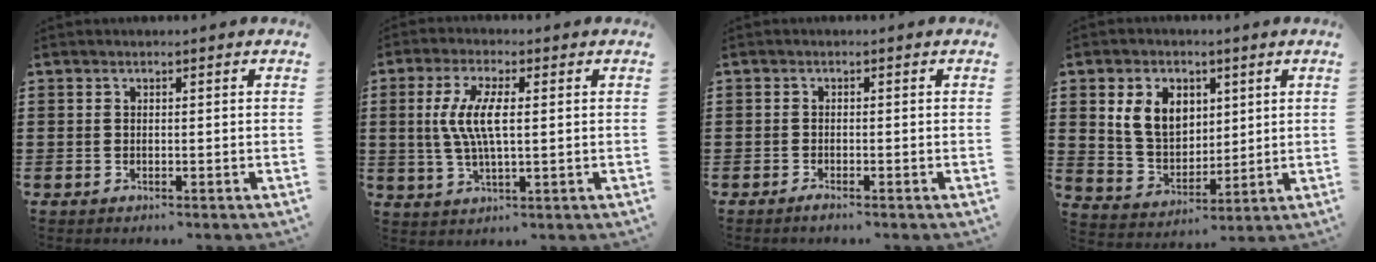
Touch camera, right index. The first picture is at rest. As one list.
[{"total": 6.9, "force": [0.7, 2.0, 6.5], "torque": [-0.146, -0.003, 0.004]}, {"total": 0.9, "force": [-0.8, 0.1, 0.4], "torque": [-0.009, -0.004, -0.015]}, {"total": 7.8, "force": [2.6, 5.7, 4.5], "torque": [-0.109, 0.012, 0.044]}]